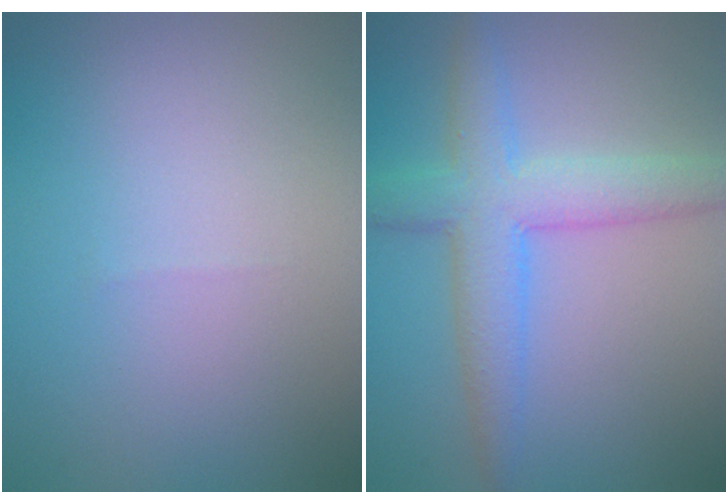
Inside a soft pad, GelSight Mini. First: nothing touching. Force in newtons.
{"total": 5.4, "press": 5.4, "slide": 0.1}